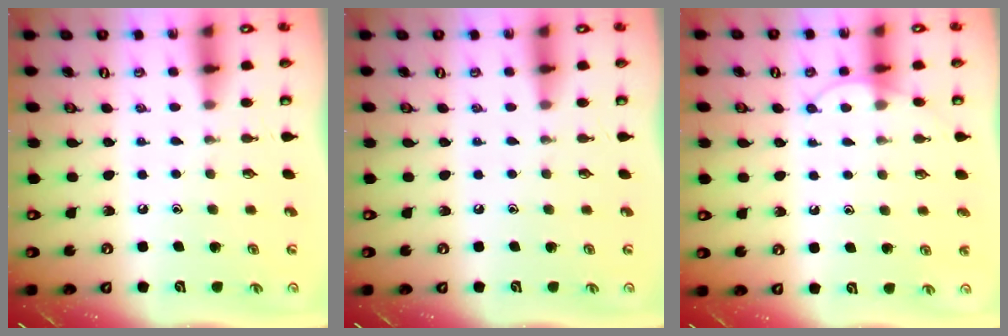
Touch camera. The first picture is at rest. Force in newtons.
{"total": 0.0}
{"total": 5.8, "press": 5.8, "slide": 0.4}